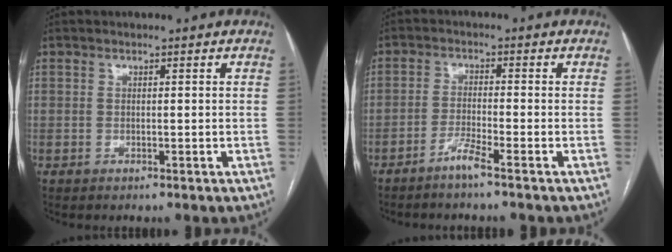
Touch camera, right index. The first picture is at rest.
{"total": 3.2, "force": [-2.4, -0.7, 1.9], "torque": [-0.042, -0.006, -0.053]}